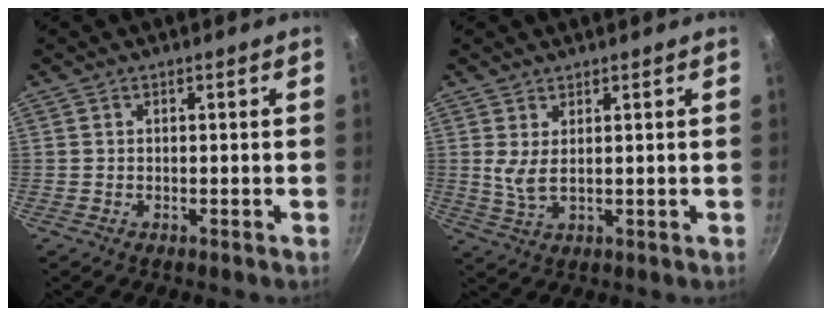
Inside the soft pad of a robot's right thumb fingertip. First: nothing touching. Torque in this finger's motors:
{"motor_torque": [2.35, 2.16, 0.38, -0.25, 0.16]}